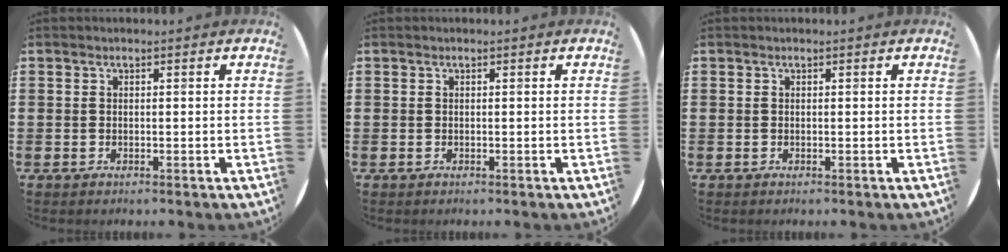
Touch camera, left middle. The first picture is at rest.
{"total": 0.0}
{"total": 0.0}